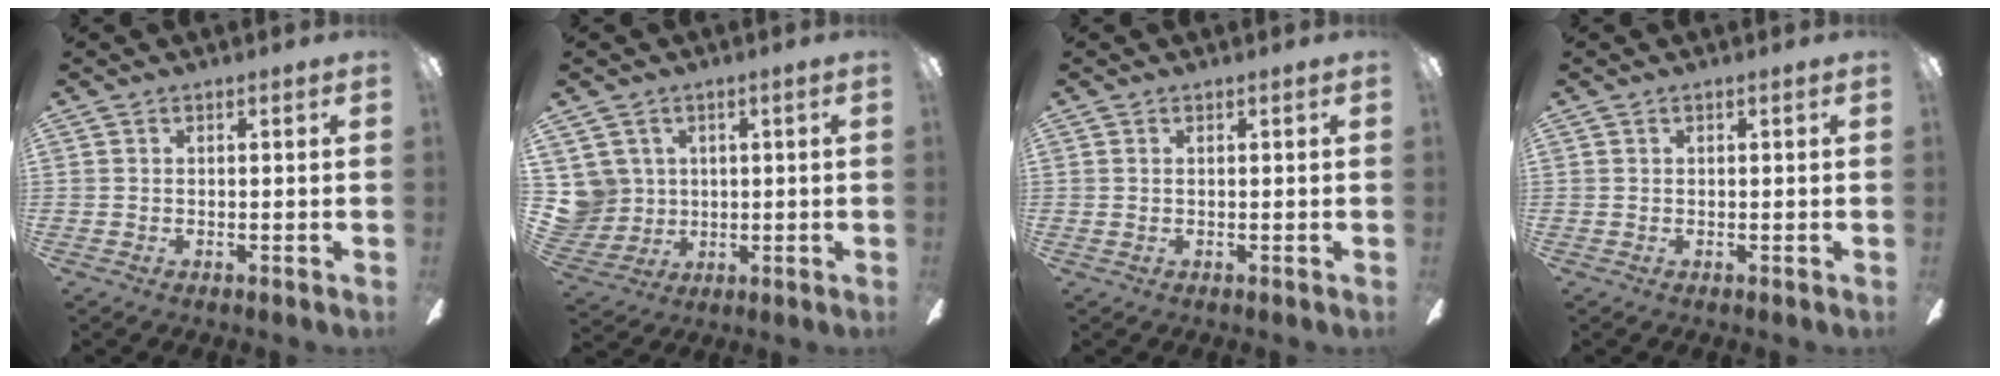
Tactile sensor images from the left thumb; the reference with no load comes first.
{"total": 6.9, "force": [2.3, 6.5, 0.2], "torque": [-0.034, -0.013, 0.051]}
{"total": 0.0}
{"total": 0.0}